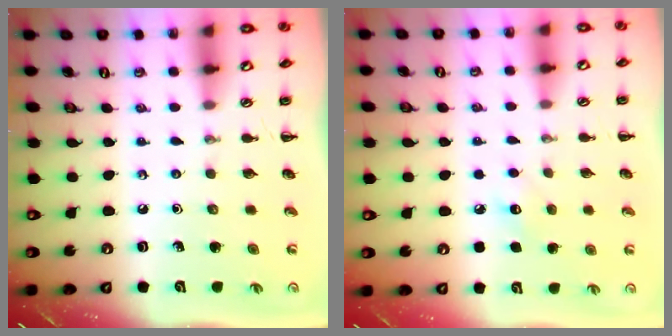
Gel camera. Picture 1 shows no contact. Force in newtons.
{"total": 6.1, "press": 6.0, "slide": 1.4}